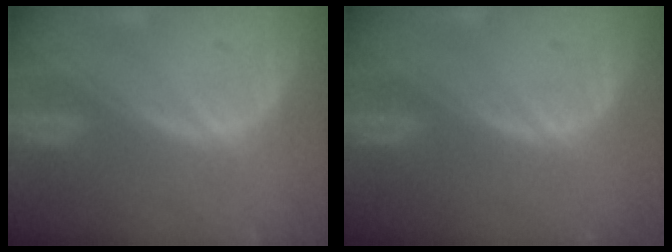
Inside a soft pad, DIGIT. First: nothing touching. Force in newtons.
{"total": 0.0}